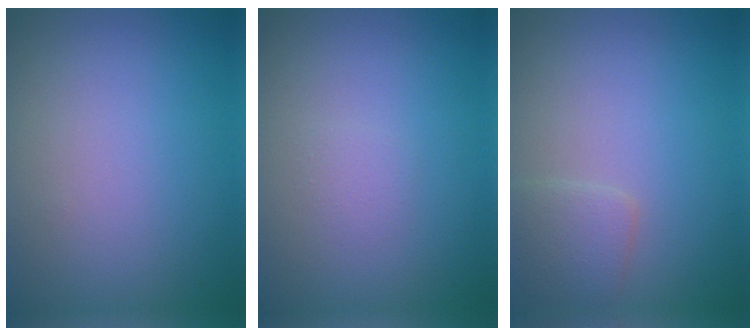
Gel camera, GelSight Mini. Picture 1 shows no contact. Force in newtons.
{"total": 0.7, "press": 0.7, "slide": 0.0}
{"total": 1.9, "press": 1.9, "slide": 0.1}